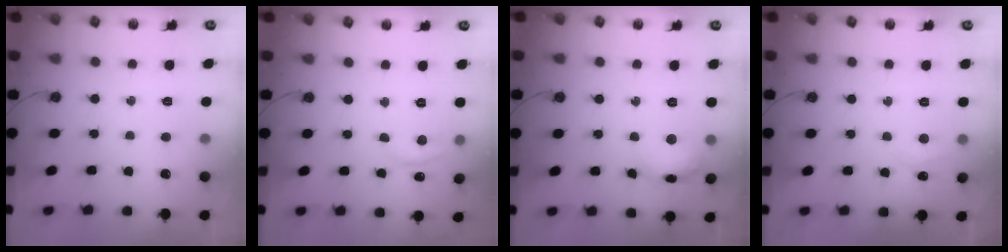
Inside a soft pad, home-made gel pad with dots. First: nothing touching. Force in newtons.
{"total": 3.5, "press": 3.4, "slide": 0.5}
{"total": 13.0, "press": 13.0, "slide": 1.1}
{"total": 6.8, "press": 6.7, "slide": 0.9}